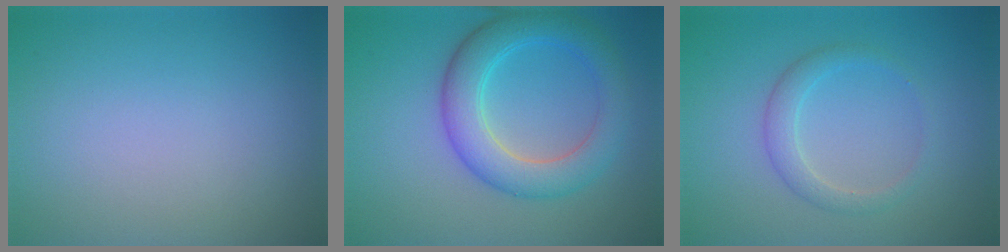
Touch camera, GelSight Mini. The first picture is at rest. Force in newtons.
{"total": 5.6, "press": 5.6, "slide": 0.4}
{"total": 2.1, "press": 2.1, "slide": 0.2}